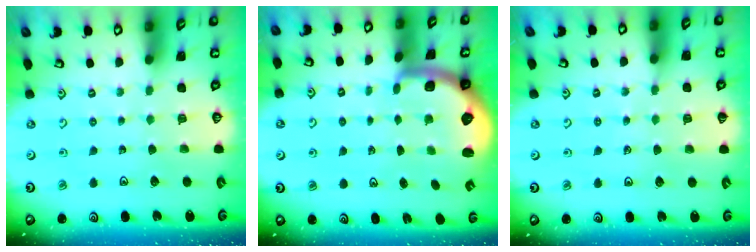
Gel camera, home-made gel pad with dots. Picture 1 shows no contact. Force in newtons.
{"total": 1.7, "press": 1.6, "slide": 0.4}
{"total": 3.3, "press": 3.3, "slide": 0.5}